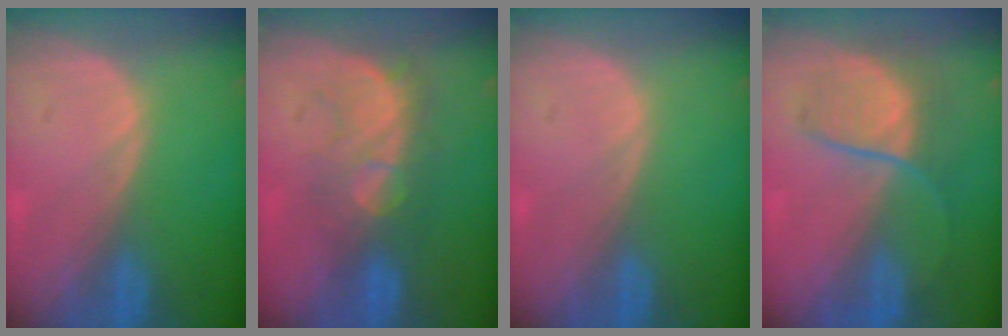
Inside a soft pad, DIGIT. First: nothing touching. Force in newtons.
{"total": 7.7, "press": 7.4, "slide": 2.1}
{"total": 0.0}
{"total": 6.6, "press": 6.5, "slide": 1.3}